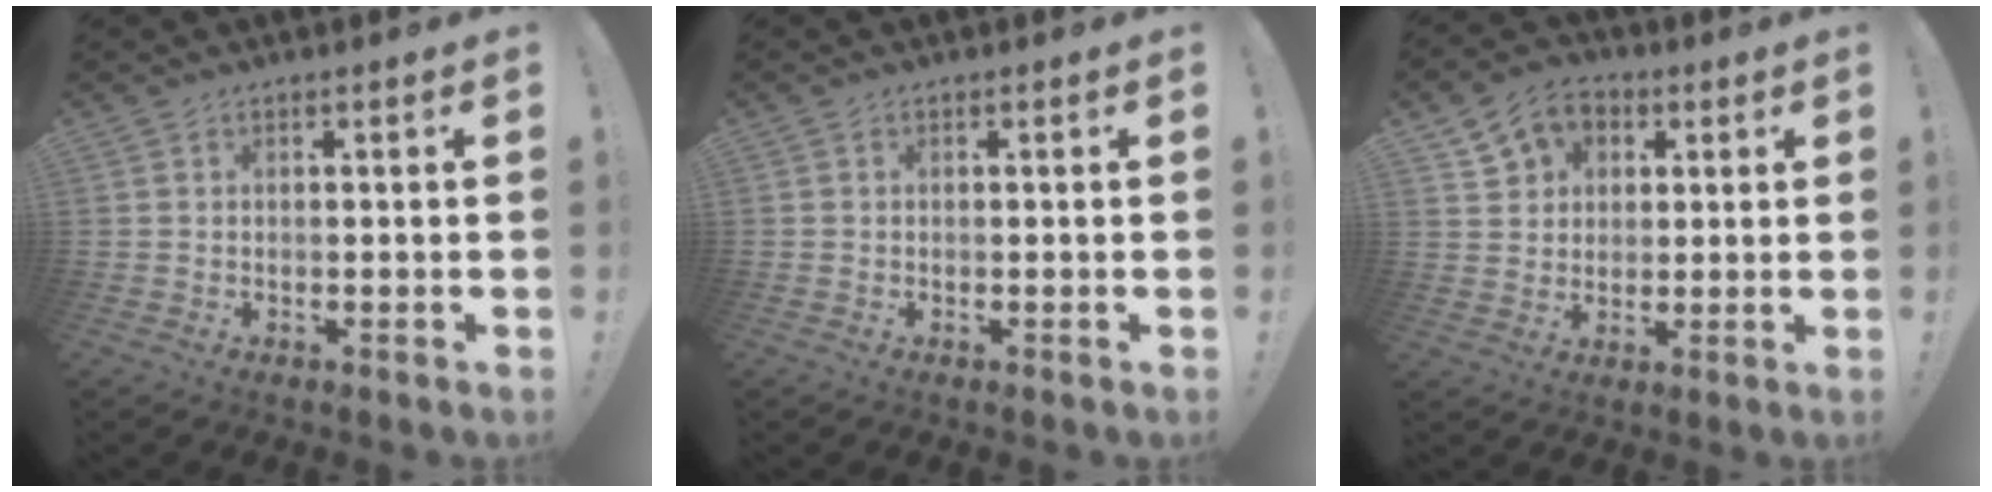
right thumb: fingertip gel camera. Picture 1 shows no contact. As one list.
[{"total": 0.0}, {"total": 9.3, "force": [3.6, 8.0, 3.0], "torque": [-0.042, -0.014, 0.073]}]